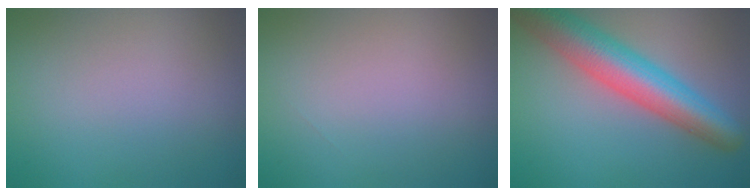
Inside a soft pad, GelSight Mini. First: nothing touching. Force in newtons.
{"total": 0.0}
{"total": 8.3, "press": 8.3, "slide": 0.4}